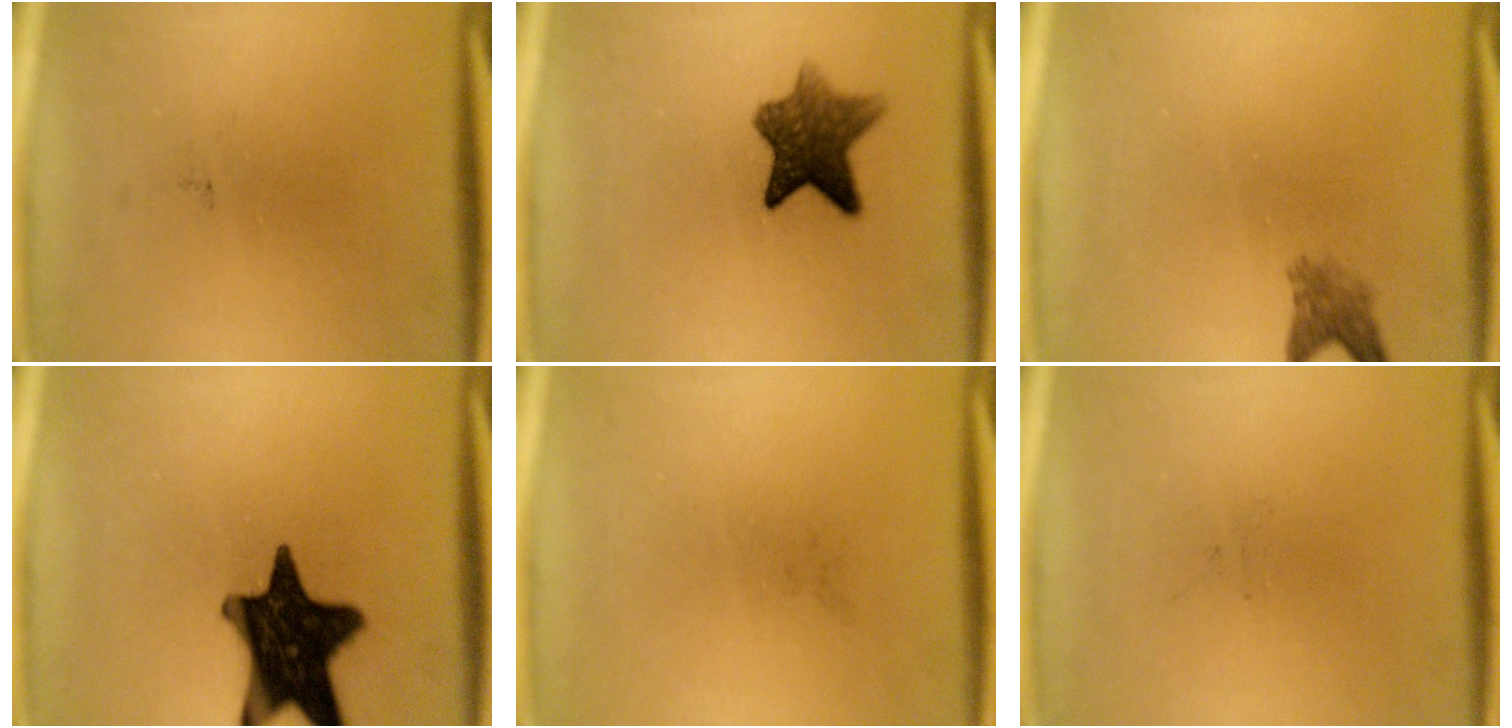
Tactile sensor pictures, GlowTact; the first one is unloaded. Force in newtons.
{"total": 8.1}
{"total": 2.5}
{"total": 16.7}
{"total": 0.0}
{"total": 0.0}